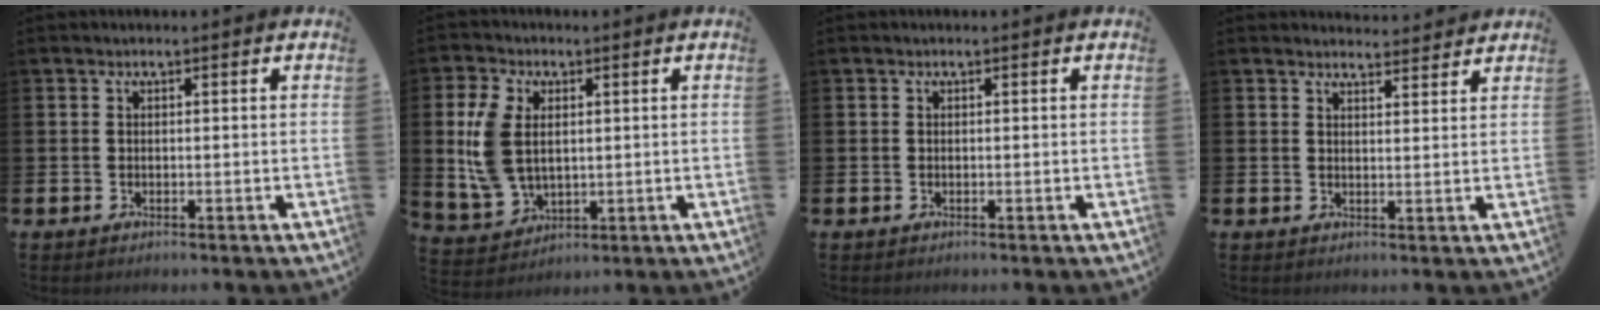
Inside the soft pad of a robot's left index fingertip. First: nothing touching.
{"total": 8.3, "force": [2.1, 5.8, 5.5], "torque": [-0.135, 0.017, 0.038]}
{"total": 0.0}
{"total": 3.1, "force": [3.1, 0.3, -0.1], "torque": [0.005, -0.021, 0.054]}